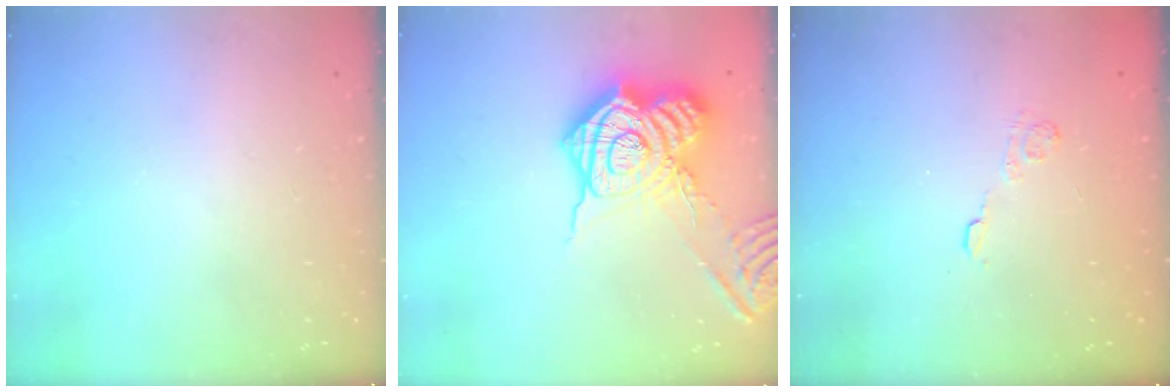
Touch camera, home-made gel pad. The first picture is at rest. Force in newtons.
{"total": 19.7, "press": 19.6, "slide": 1.5}
{"total": 2.9, "press": 2.4, "slide": 1.5}